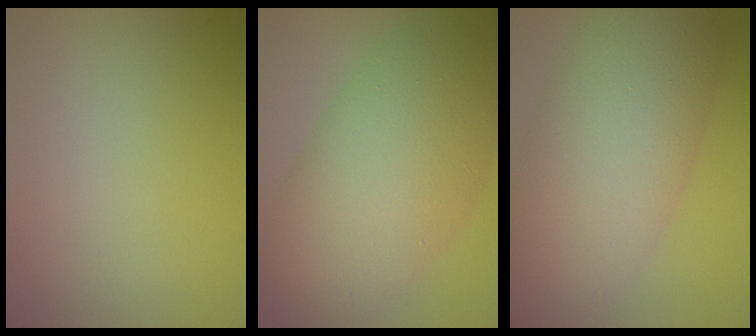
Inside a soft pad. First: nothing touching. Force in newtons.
{"total": 11.1, "press": 11.1, "slide": 0.1}
{"total": 10.4, "press": 10.4, "slide": 0.3}